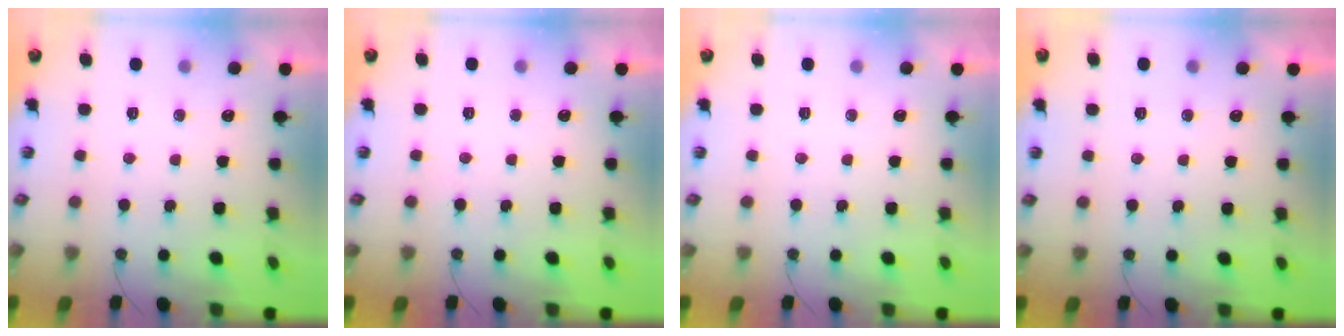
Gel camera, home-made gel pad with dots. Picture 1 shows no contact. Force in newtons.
{"total": 3.7, "press": 3.7, "slide": 0.3}
{"total": 0.0}
{"total": 0.0}